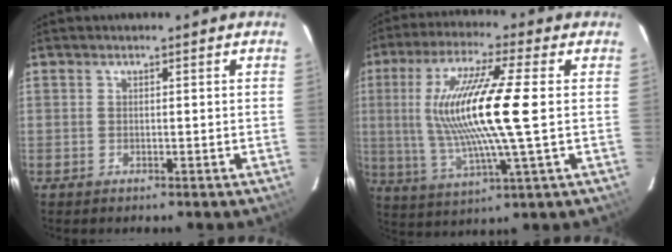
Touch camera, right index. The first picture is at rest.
{"total": 17.0, "force": [1.3, 1.6, 16.9], "torque": [-0.321, -0.001, 0.029]}